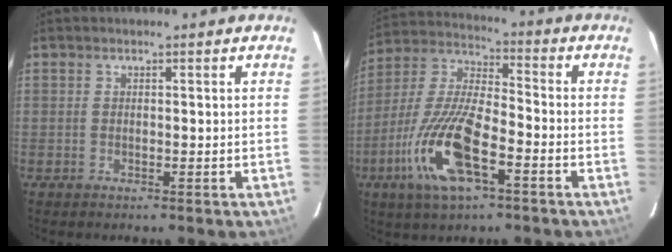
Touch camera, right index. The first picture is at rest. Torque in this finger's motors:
{"motor_torque": [1.41, -0.73, 0.46, 0.15]}